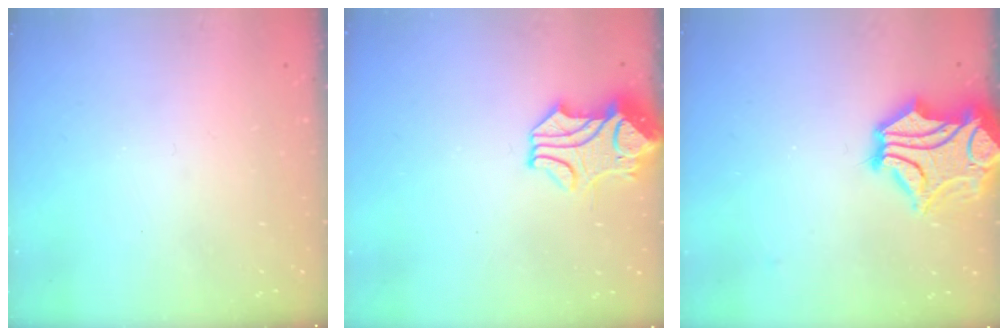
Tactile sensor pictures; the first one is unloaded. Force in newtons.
{"total": 2.0, "press": 1.7, "slide": 1.1}
{"total": 7.2, "press": 6.8, "slide": 2.2}